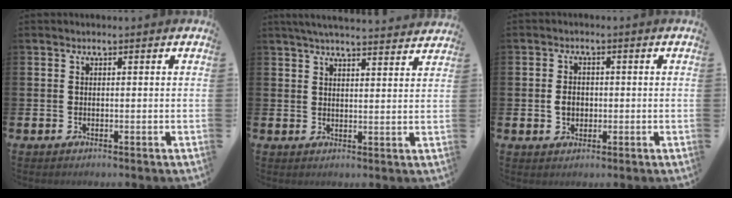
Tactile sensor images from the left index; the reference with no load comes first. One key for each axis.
{"total": 4.6, "fx": 4.5, "fy": -0.1, "fz": 1.0, "tx": -0.029, "ty": -0.022, "tz": 0.080}
{"total": 2.6, "fx": -0.2, "fy": 2.1, "fz": 1.6, "tx": -0.016, "ty": 0.001, "tz": -0.010}